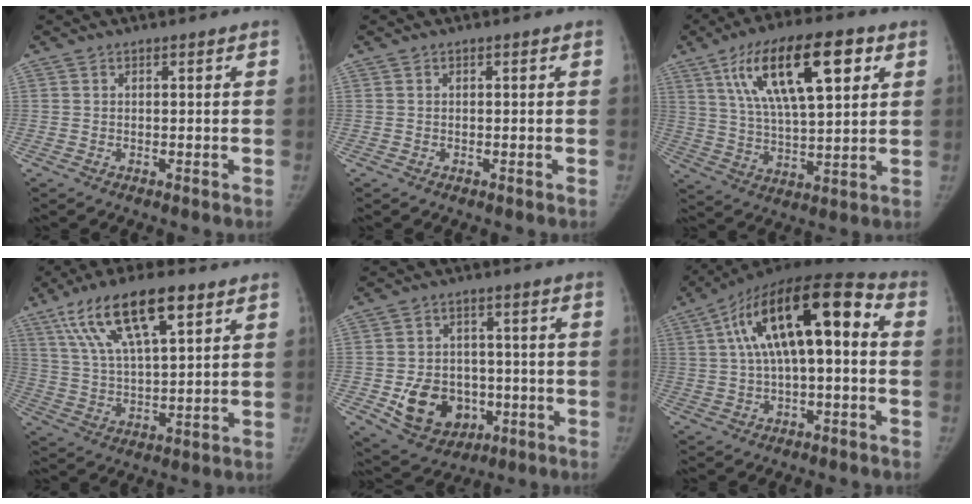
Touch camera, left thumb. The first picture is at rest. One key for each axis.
{"total": 0.0}
{"total": 19.5, "fx": 8.0, "fy": 7.2, "fz": 16.3, "tx": -0.261, "ty": -0.009, "tz": 0.139}
{"total": 16.6, "fx": 8.7, "fy": 5.5, "fz": 13.1, "tx": -0.228, "ty": -0.011, "tz": 0.160}
{"total": 12.8, "fx": -3.5, "fy": 10.1, "fz": 7.0, "tx": -0.077, "ty": 0.013, "tz": -0.041}
{"total": 18.5, "fx": 2.5, "fy": 7.1, "fz": 16.9, "tx": -0.282, "ty": 0.053, "tz": 0.034}